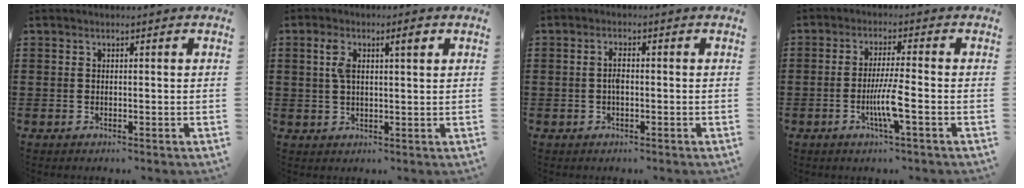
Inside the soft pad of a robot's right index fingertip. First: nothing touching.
{"total": 4.9, "force": [1.7, 1.5, 4.3], "torque": [-0.089, 0.011, 0.026]}
{"total": 2.2, "force": [-0.2, 0.8, 2.0], "torque": [-0.047, -0.001, -0.008]}
{"total": 5.7, "force": [-1.8, 0.0, 5.4], "torque": [-0.106, -0.015, -0.036]}